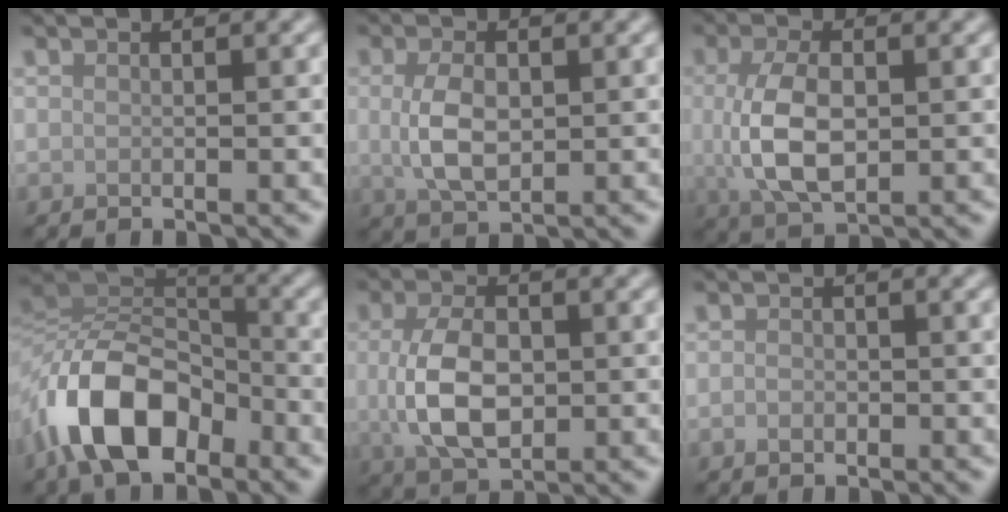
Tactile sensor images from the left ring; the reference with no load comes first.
{"total": 4.3, "force": [0.2, 2.4, 3.5], "torque": [-0.080, 0.001, 0.007]}
{"total": 6.2, "force": [0.0, 3.4, 5.2], "torque": [-0.119, -0.004, 0.002]}
{"total": 10.5, "force": [-5.3, 5.7, 7.2], "torque": [-0.136, 0.014, -0.113]}
{"total": 6.4, "force": [-0.2, 4.0, 5.0], "torque": [-0.113, -0.006, -0.001]}
{"total": 1.1, "force": [-0.4, 0.8, 0.6], "torque": [-0.012, -0.002, -0.010]}